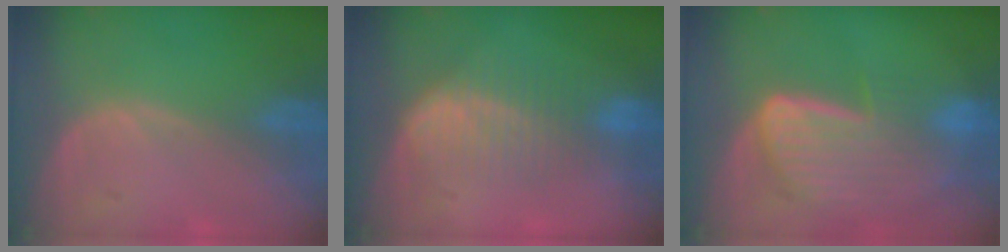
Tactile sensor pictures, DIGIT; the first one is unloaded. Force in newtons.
{"total": 6.8, "press": 6.5, "slide": 2.3}
{"total": 9.0, "press": 7.9, "slide": 4.2}